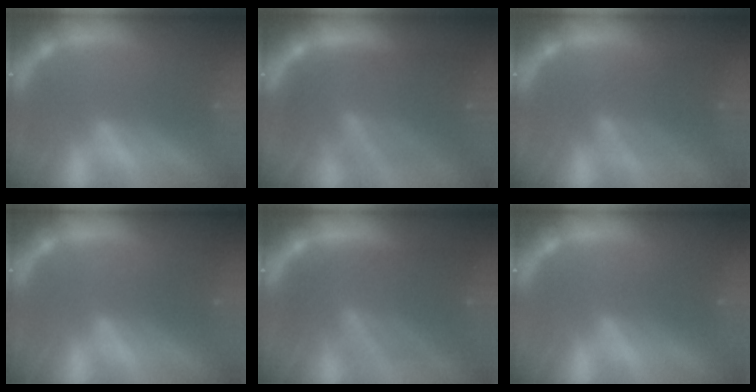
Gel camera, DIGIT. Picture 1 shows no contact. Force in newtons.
{"total": 9.5}
{"total": 5.6}
{"total": 2.0}
{"total": 9.0}
{"total": 2.0}